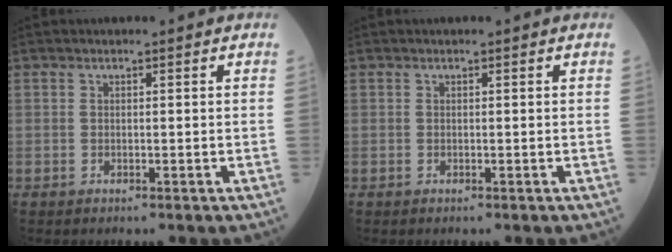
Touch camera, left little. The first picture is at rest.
{"total": 0.0}